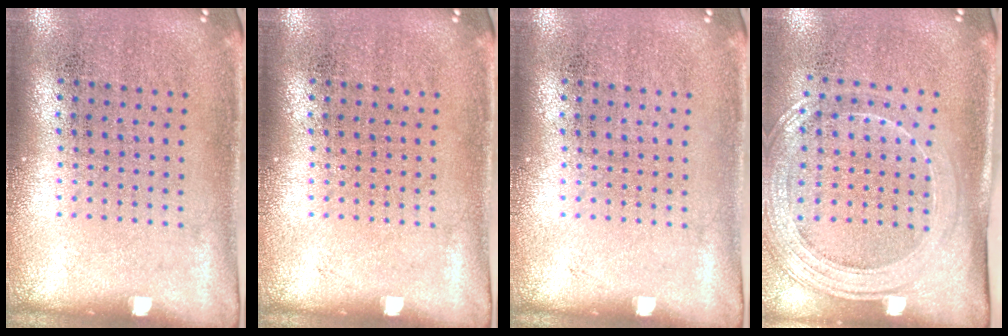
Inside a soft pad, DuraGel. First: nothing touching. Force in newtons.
{"total": 0.0}
{"total": 0.0}
{"total": 1.9, "press": 1.7, "slide": 1.0}